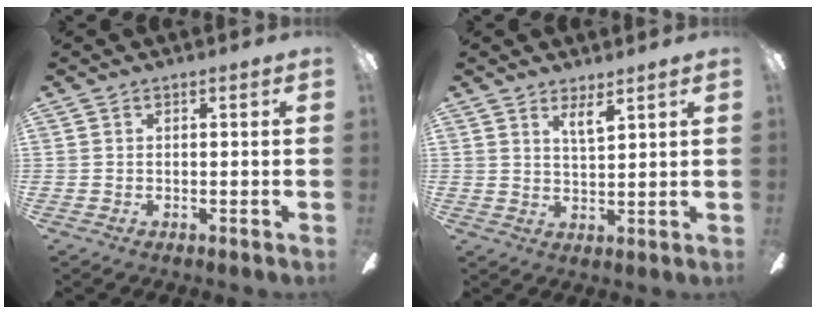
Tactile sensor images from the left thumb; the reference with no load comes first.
{"total": 4.3, "force": [3.2, 1.0, 2.7], "torque": [-0.044, -0.015, 0.053]}